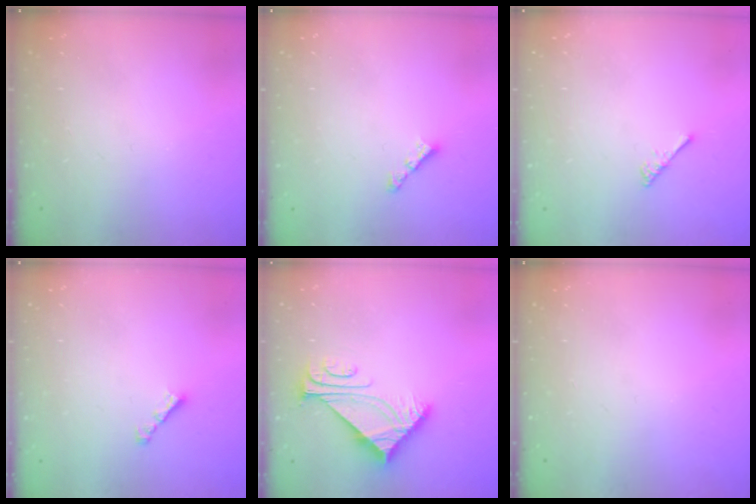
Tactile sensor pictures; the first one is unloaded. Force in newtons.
{"total": 3.4, "press": 3.3, "slide": 0.6}
{"total": 2.5, "press": 2.5, "slide": 0.4}
{"total": 2.2, "press": 2.1, "slide": 0.6}
{"total": 7.7, "press": 7.6, "slide": 1.0}
{"total": 0.0}